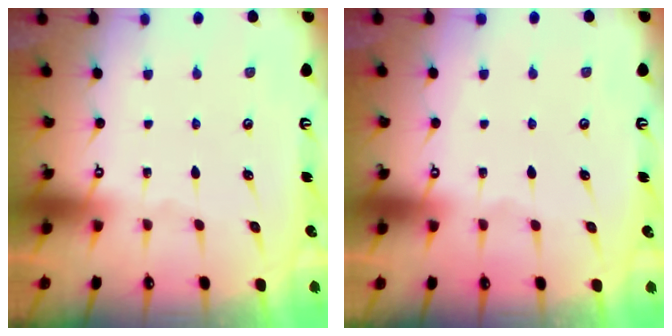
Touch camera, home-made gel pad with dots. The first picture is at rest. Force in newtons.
{"total": 3.7, "press": 3.7, "slide": 0.1}